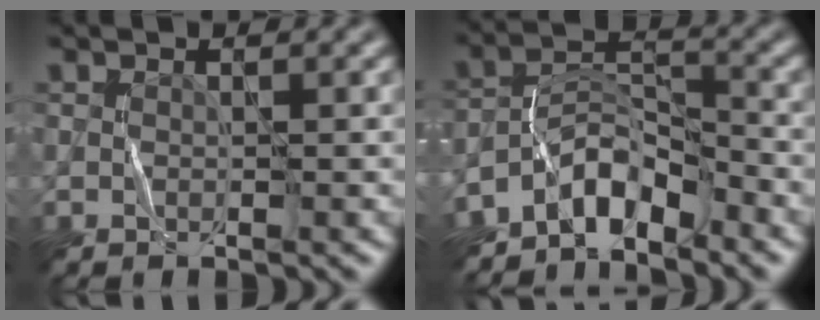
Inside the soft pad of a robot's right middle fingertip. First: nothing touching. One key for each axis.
{"total": 5.1, "fx": -4.1, "fy": 2.0, "fz": 2.4, "tx": -0.030, "ty": 0.010, "tz": -0.085}